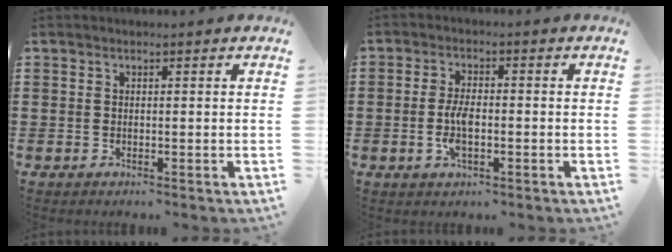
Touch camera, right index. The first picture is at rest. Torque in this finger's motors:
{"motor_torque": [1.81, 0.33, 0.72, 0.15]}